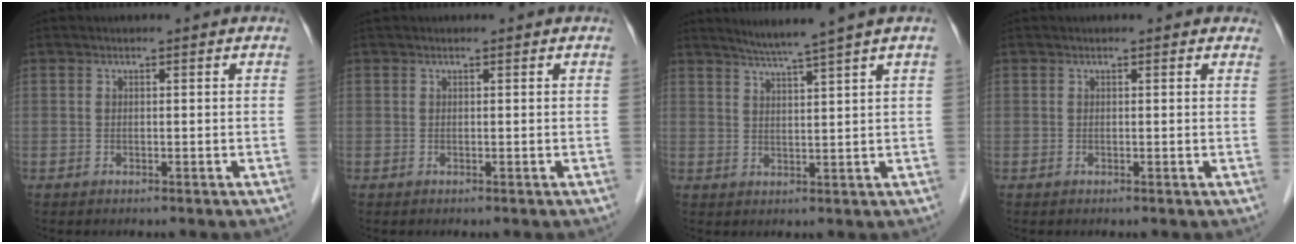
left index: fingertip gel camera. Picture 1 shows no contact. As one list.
[{"total": 0.0}, {"total": 5.1, "force": [3.9, -1.6, 2.9], "torque": [-0.048, -0.001, 0.071]}, {"total": 1.8, "force": [1.6, 0.6, 0.7], "torque": [-0.008, 0.005, 0.006]}]